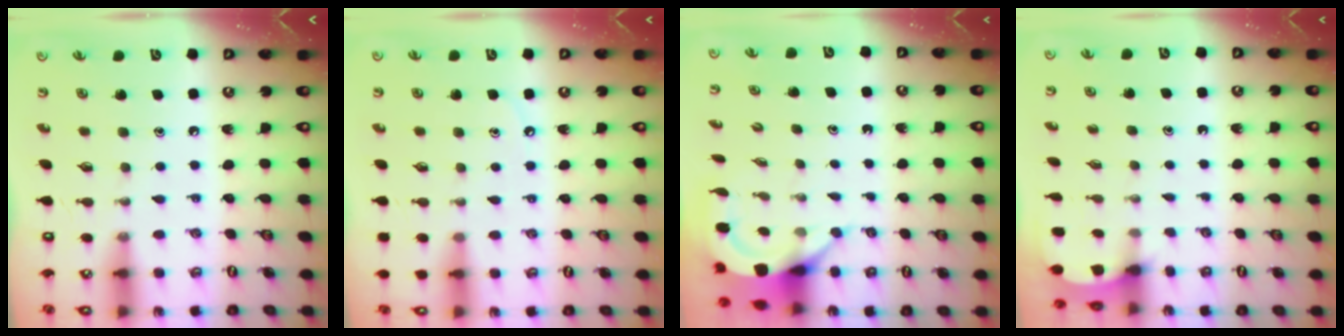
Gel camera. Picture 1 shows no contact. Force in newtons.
{"total": 3.5, "press": 3.5, "slide": 0.5}
{"total": 4.9, "press": 4.8, "slide": 0.4}
{"total": 1.0, "press": 0.9, "slide": 0.1}